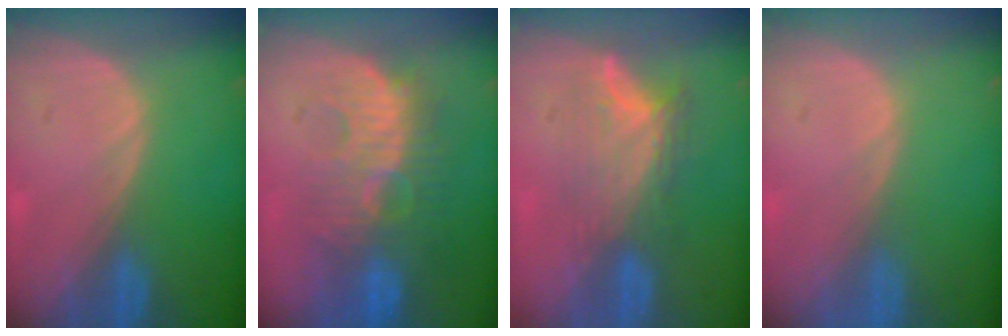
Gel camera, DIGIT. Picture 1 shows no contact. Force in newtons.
{"total": 9.7, "press": 9.4, "slide": 2.5}
{"total": 7.9, "press": 6.8, "slide": 4.0}
{"total": 0.0}